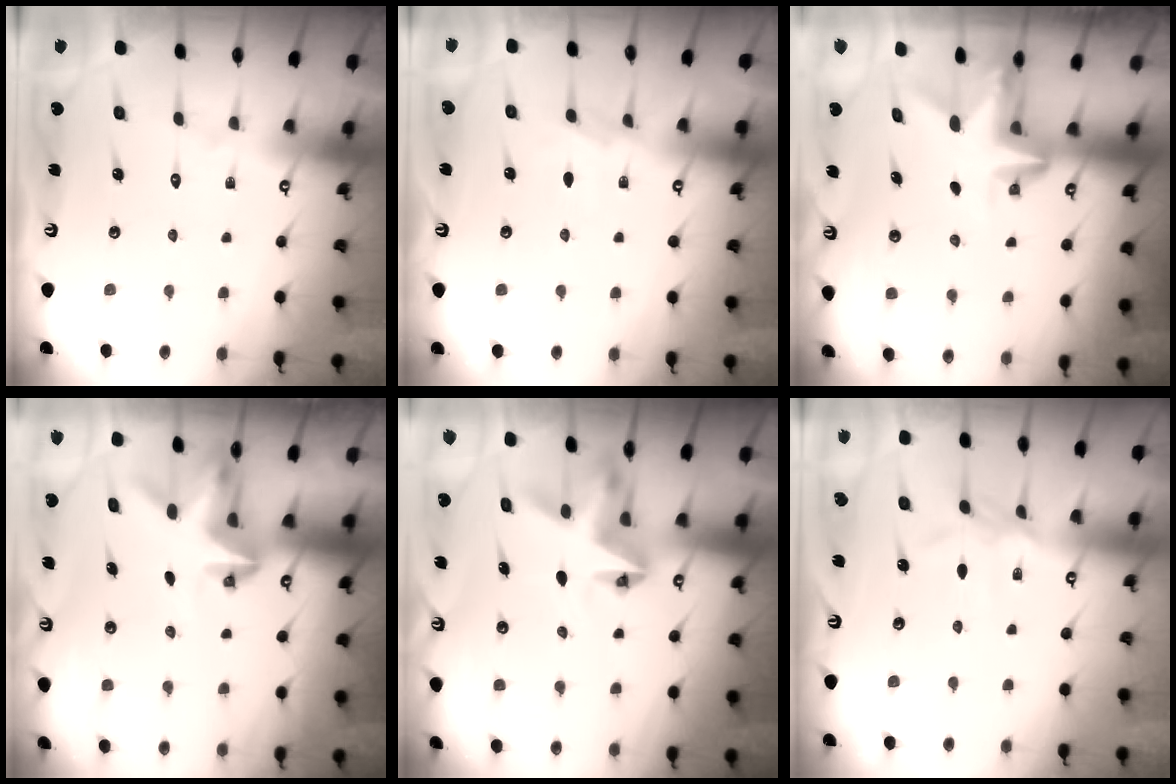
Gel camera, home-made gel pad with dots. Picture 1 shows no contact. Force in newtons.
{"total": 4.4, "press": 4.3, "slide": 0.6}
{"total": 2.9, "press": 2.9, "slide": 0.2}
{"total": 3.2, "press": 3.2, "slide": 0.1}
{"total": 4.9, "press": 4.9, "slide": 0.3}
{"total": 3.9, "press": 3.9, "slide": 0.6}